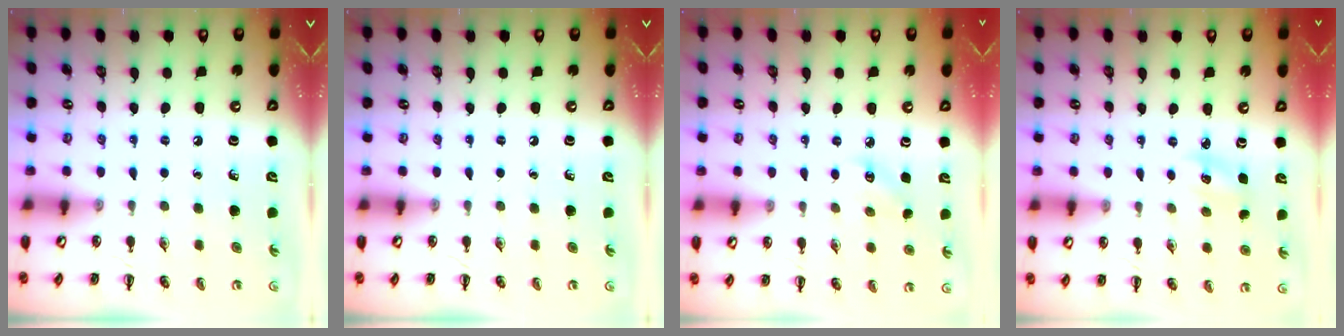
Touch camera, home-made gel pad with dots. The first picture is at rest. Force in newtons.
{"total": 0.0}
{"total": 3.9, "press": 3.7, "slide": 1.1}
{"total": 4.0, "press": 3.8, "slide": 1.2}